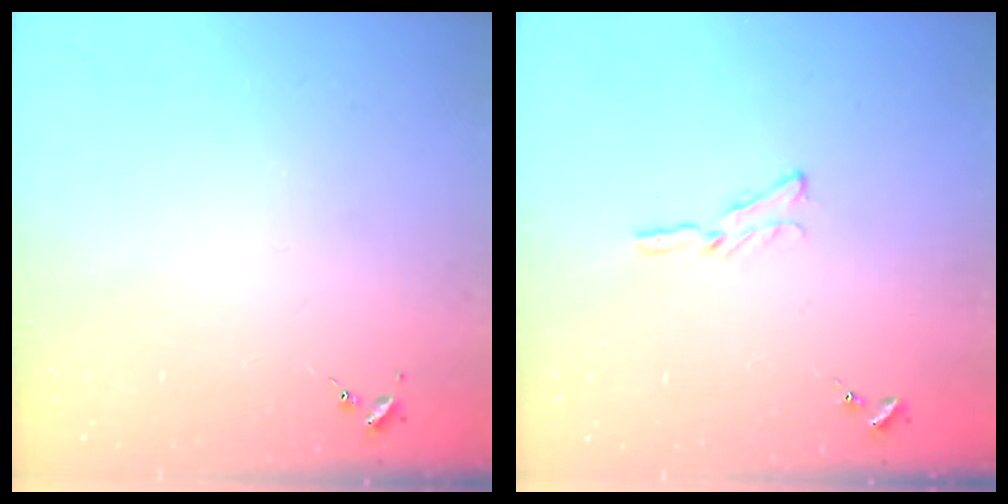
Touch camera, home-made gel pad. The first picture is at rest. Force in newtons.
{"total": 4.4, "press": 4.4, "slide": 0.5}